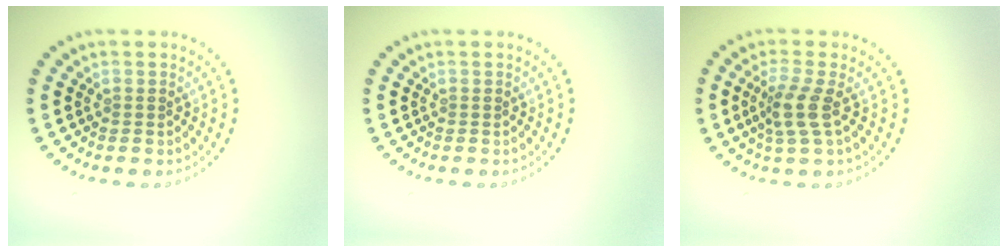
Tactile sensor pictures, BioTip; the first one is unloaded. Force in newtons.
{"total": 0.0}
{"total": 2.7, "press": 2.0, "slide": 1.8}